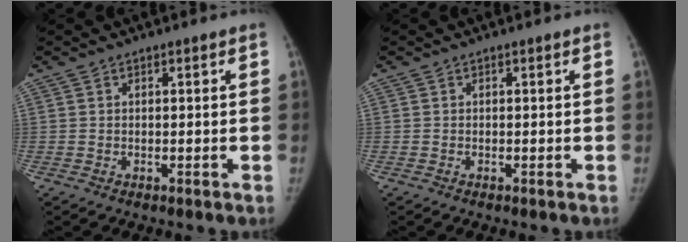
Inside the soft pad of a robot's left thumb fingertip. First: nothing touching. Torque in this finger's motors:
{"motor_torque": [-0.04, 0.04, 0.13, -0.13, 0.00]}